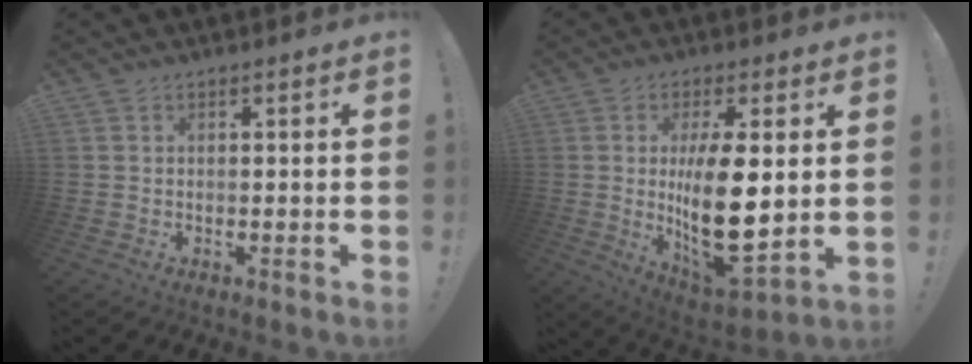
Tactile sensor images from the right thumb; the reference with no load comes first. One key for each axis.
{"total": 18.4, "fx": 1.1, "fy": 7.4, "fz": 16.8, "tx": -0.298, "ty": -0.028, "tz": 0.023}